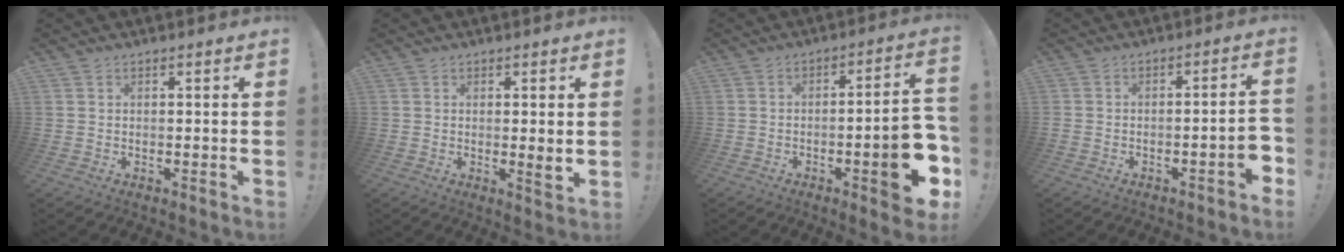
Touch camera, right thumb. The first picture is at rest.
{"total": 2.8, "force": [0.5, 0.1, 2.7], "torque": [-0.031, -0.013, 0.005]}
{"total": 13.8, "force": [-4.7, 3.0, 12.6], "torque": [-0.164, 0.014, -0.067]}
{"total": 5.1, "force": [-2.5, 0.7, 4.3], "torque": [-0.070, 0.007, -0.038]}